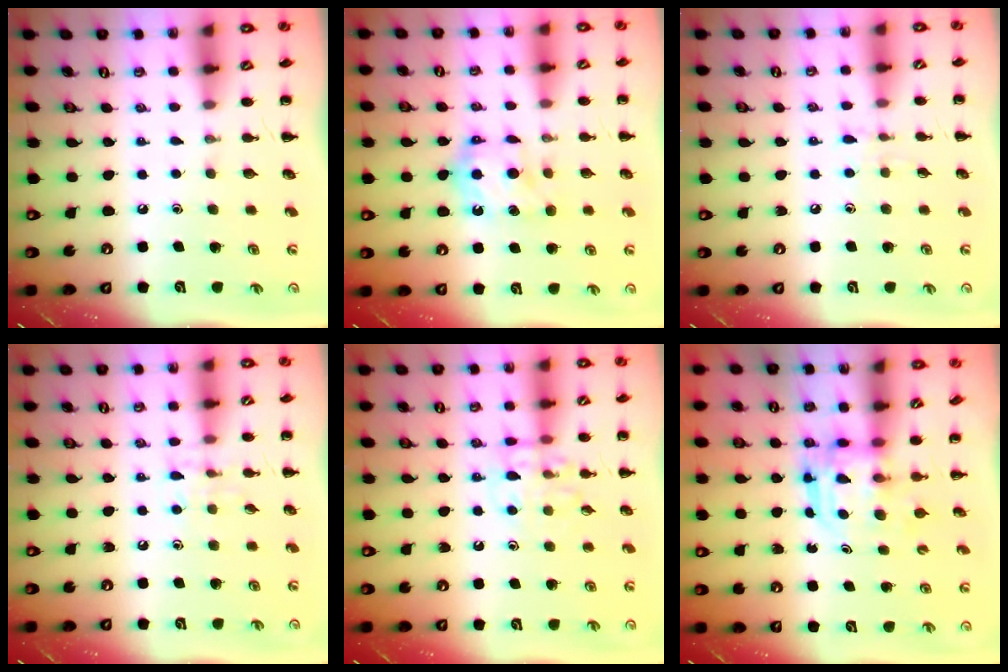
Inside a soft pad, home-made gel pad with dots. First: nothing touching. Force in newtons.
{"total": 8.6, "press": 8.5, "slide": 0.9}
{"total": 5.9, "press": 5.6, "slide": 1.7}
{"total": 6.1, "press": 6.0, "slide": 0.9}
{"total": 11.1, "press": 11.0, "slide": 1.2}
{"total": 3.1, "press": 3.1, "slide": 0.2}